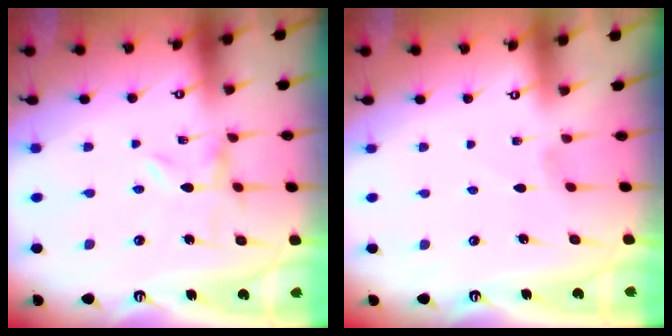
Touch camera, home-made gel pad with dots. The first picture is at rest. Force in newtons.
{"total": 0.9, "press": 0.9, "slide": 0.1}